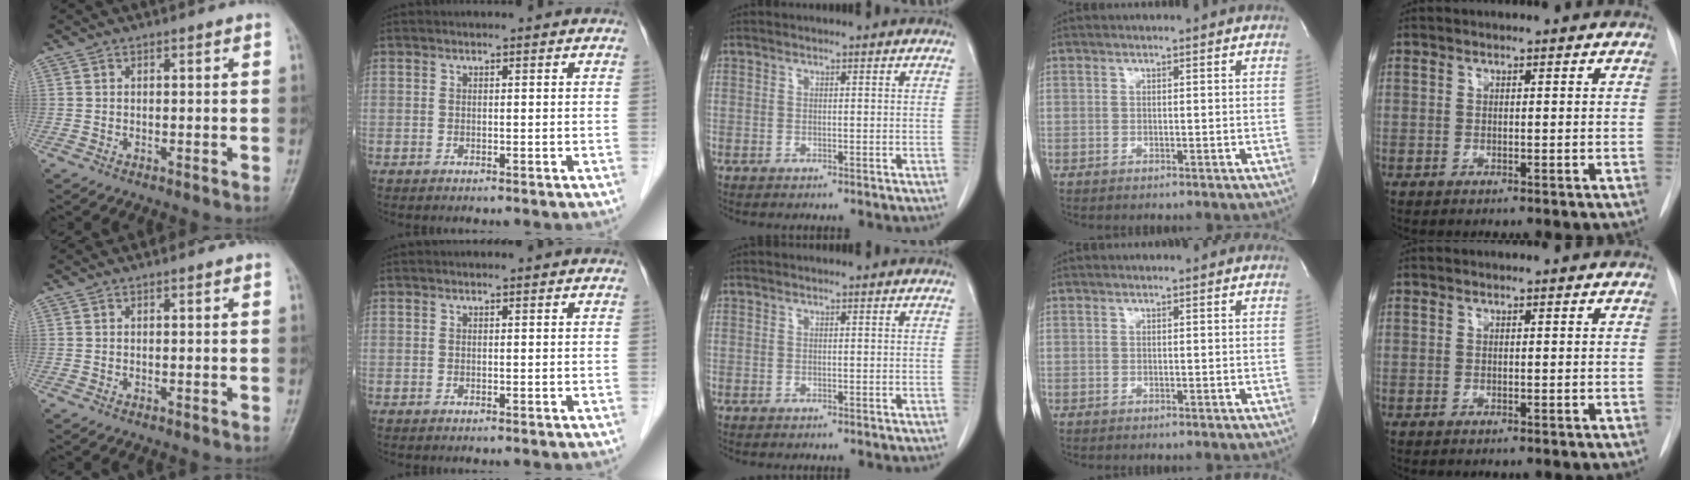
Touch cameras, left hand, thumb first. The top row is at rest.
{}